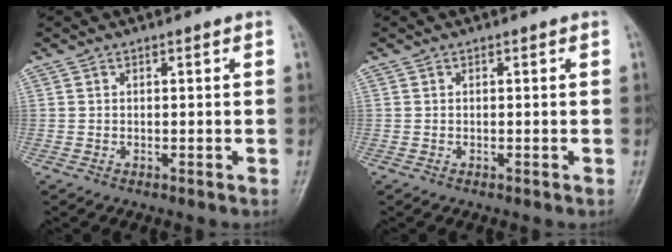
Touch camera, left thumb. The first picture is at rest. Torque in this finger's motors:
{"motor_torque": [0.00, 0.00, 0.02, -0.04, 0.00]}